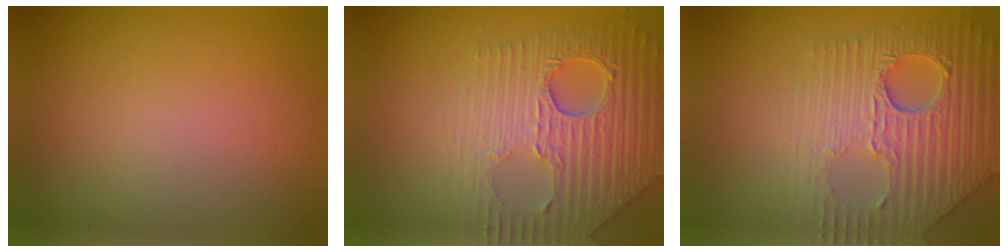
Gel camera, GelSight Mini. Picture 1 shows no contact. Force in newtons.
{"total": 6.9, "press": 5.6, "slide": 4.1}
{"total": 9.0, "press": 6.1, "slide": 6.6}